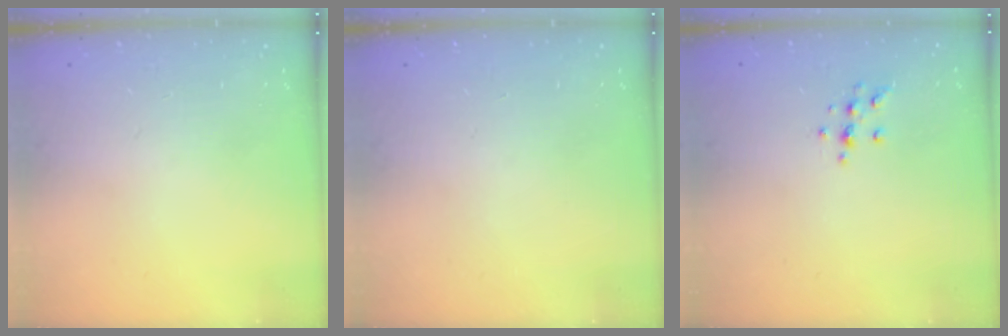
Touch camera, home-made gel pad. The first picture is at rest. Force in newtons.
{"total": 0.0}
{"total": 5.6, "press": 5.6, "slide": 0.6}